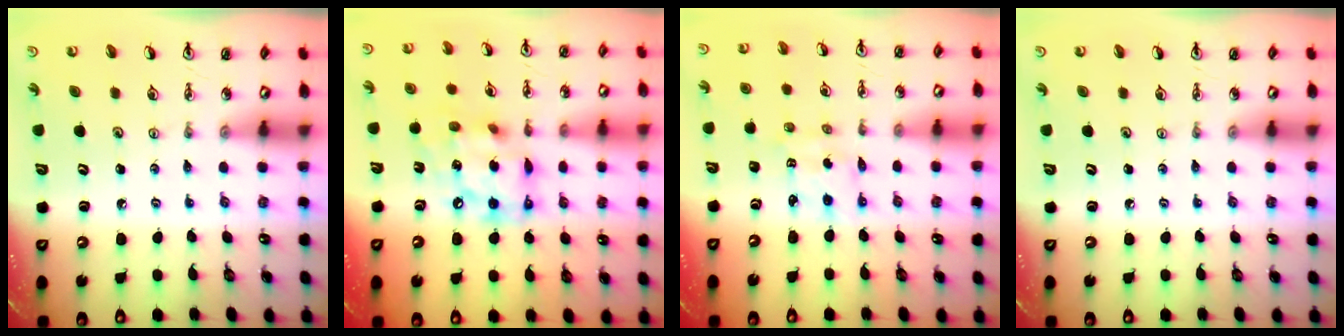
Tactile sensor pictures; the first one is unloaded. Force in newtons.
{"total": 14.7, "press": 14.6, "slide": 1.2}
{"total": 2.3, "press": 2.3, "slide": 0.1}
{"total": 0.0}